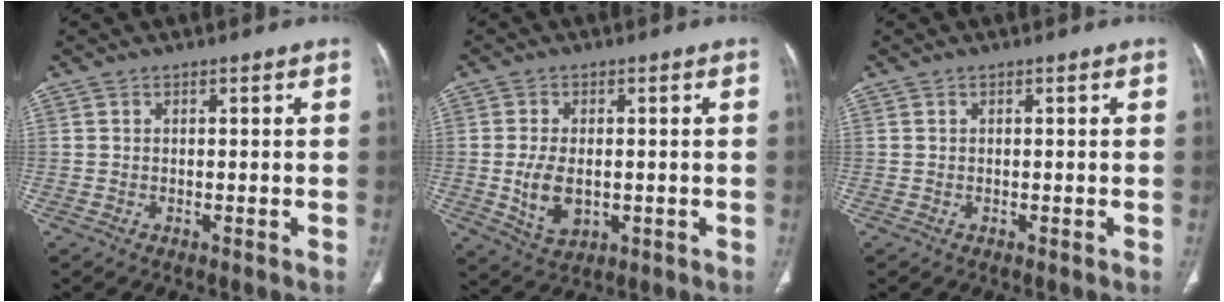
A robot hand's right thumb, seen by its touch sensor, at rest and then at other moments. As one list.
[{"total": 7.1, "force": [-0.8, 4.4, 5.5], "torque": [-0.099, -0.008, -0.003]}, {"total": 0.0}]